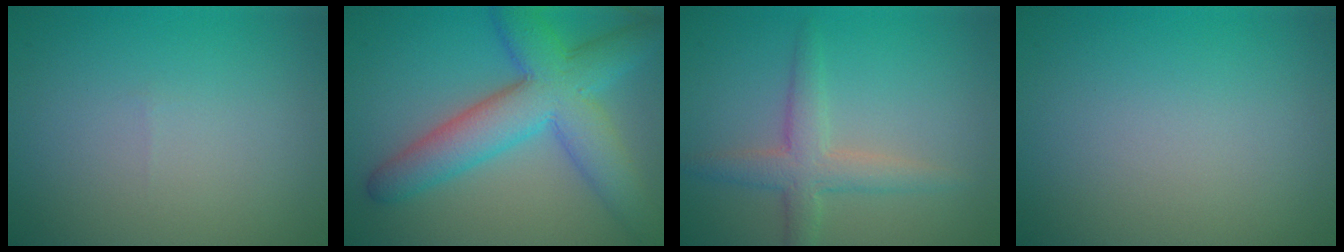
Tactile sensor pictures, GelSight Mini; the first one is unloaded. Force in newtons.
{"total": 8.3, "press": 8.3, "slide": 0.2}
{"total": 3.2, "press": 3.2, "slide": 0.1}
{"total": 0.0}